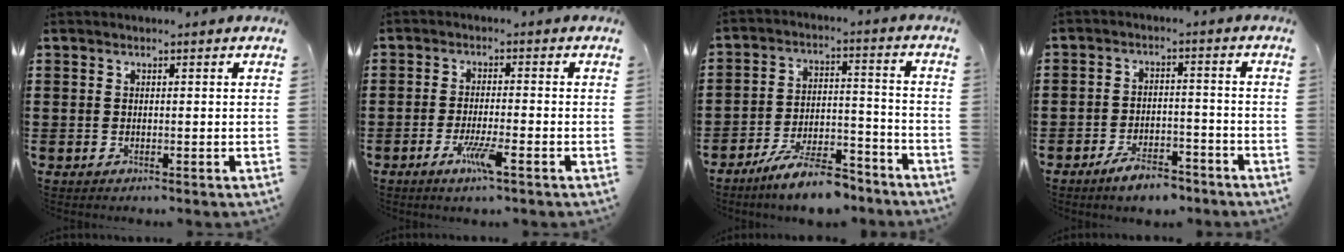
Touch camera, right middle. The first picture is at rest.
{"total": 4.8, "force": [-2.5, 0.5, 4.0], "torque": [-0.076, -0.010, -0.045]}
{"total": 9.8, "force": [-8.6, 1.8, 4.3], "torque": [-0.073, 0.025, -0.160]}
{"total": 5.4, "force": [-4.8, 1.4, 1.9], "torque": [-0.037, 0.008, -0.092]}